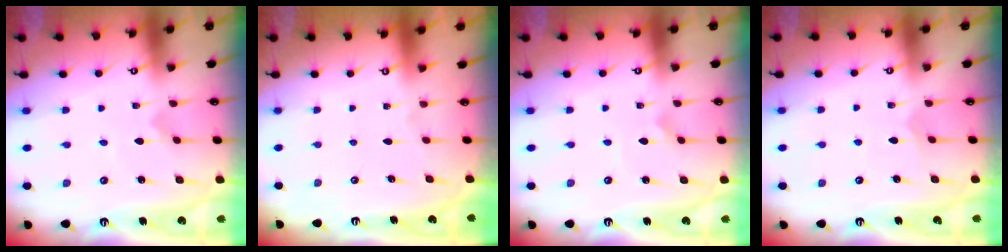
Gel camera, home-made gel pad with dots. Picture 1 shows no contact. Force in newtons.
{"total": 0.0}
{"total": 1.0, "press": 1.0, "slide": 0.0}
{"total": 3.3, "press": 3.2, "slide": 0.4}